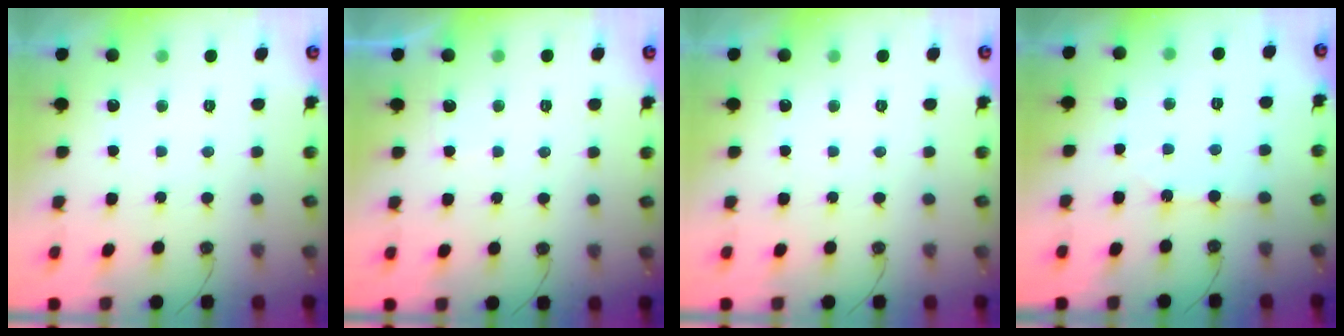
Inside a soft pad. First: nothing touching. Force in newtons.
{"total": 2.4, "press": 2.3, "slide": 0.4}
{"total": 0.0}
{"total": 2.1, "press": 2.1, "slide": 0.4}